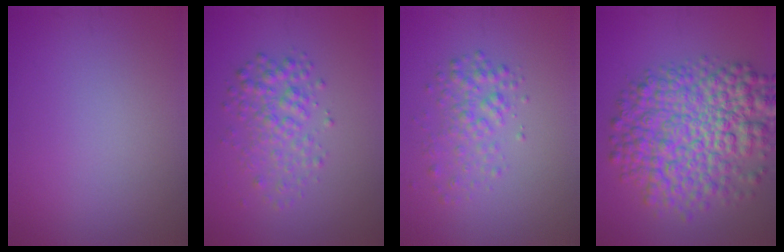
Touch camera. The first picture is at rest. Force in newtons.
{"total": 3.1, "press": 3.1, "slide": 0.1}
{"total": 2.5, "press": 2.5, "slide": 0.1}
{"total": 10.2, "press": 10.2, "slide": 0.2}